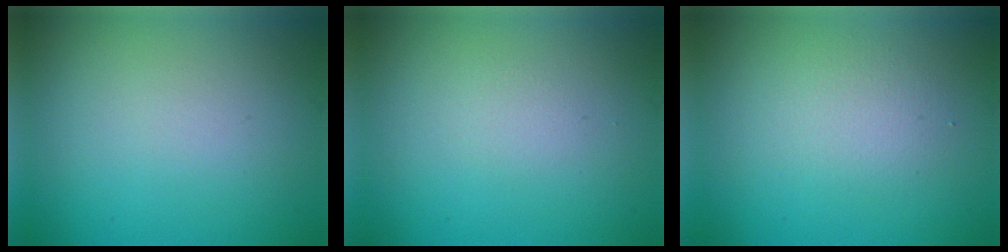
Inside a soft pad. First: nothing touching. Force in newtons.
{"total": 0.7, "press": 0.7, "slide": 0.0}
{"total": 2.0, "press": 2.0, "slide": 0.1}